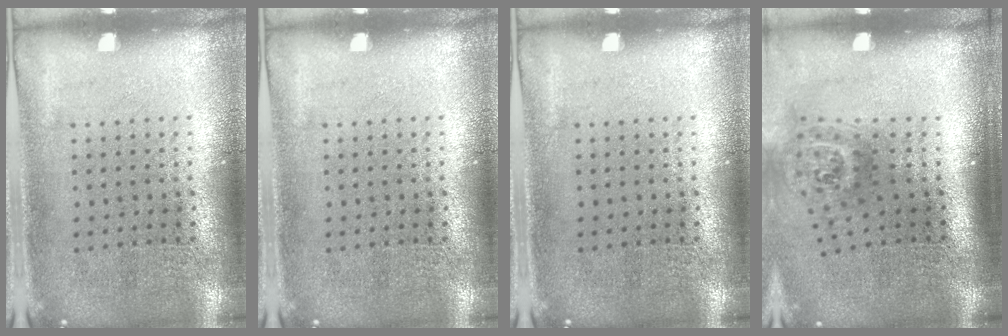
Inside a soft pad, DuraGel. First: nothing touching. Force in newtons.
{"total": 0.0}
{"total": 0.0}
{"total": 1.8, "press": 1.2, "slide": 1.4}